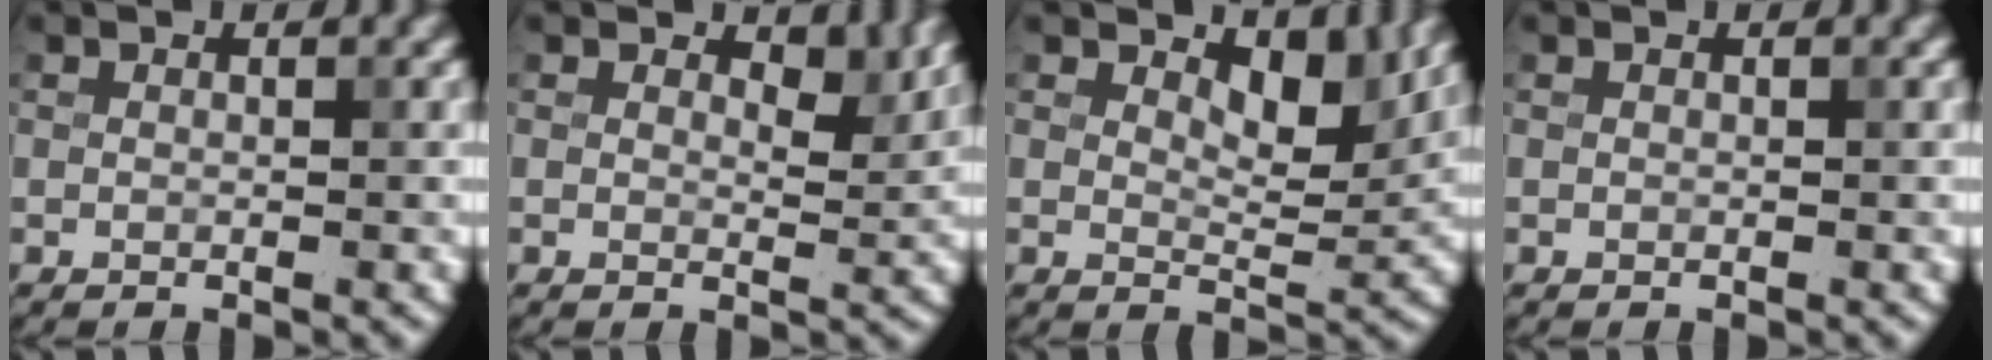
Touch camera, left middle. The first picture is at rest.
{"total": 2.2, "force": [1.5, 1.0, 1.3], "torque": [-0.018, -0.009, 0.017]}
{"total": 4.6, "force": [2.8, 2.0, 3.1], "torque": [-0.046, -0.010, 0.036]}
{"total": 0.0}